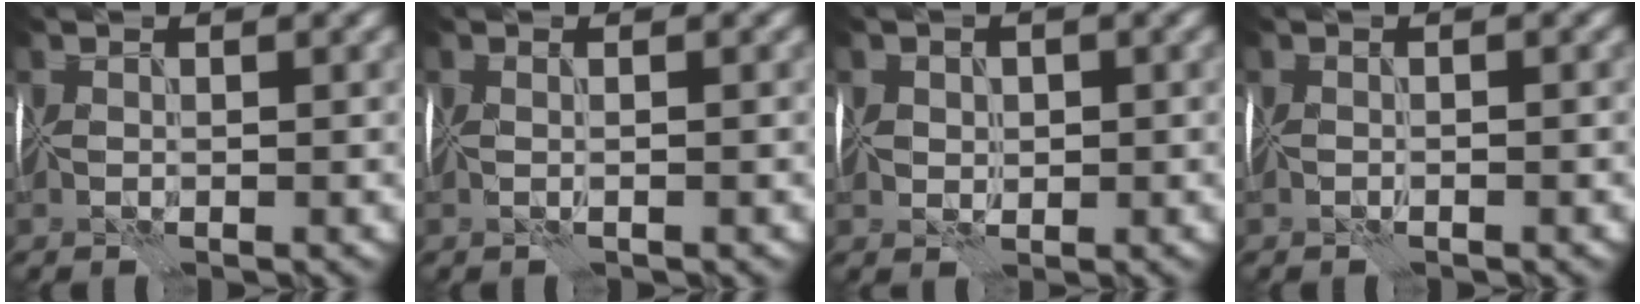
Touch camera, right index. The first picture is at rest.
{"total": 1.0, "force": [0.2, 0.1, 0.9], "torque": [-0.011, 0.000, 0.000]}
{"total": 1.8, "force": [0.3, 1.5, 0.9], "torque": [-0.016, 0.003, 0.002]}
{"total": 0.8, "force": [-0.2, 0.2, 0.7], "torque": [-0.007, -0.001, -0.005]}